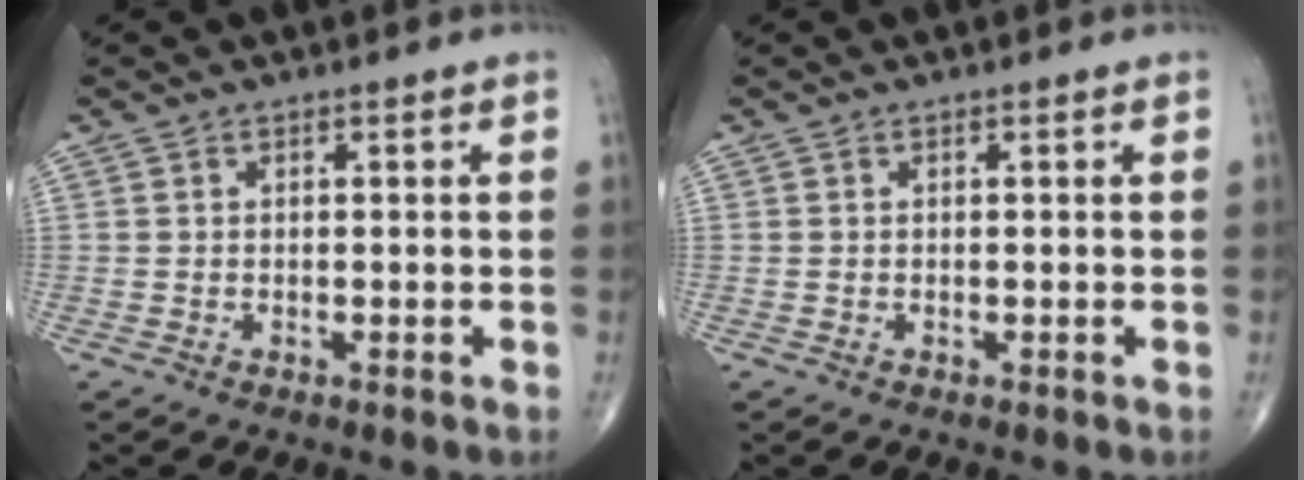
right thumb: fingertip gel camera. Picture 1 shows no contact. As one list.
[{"total": 0.0}]